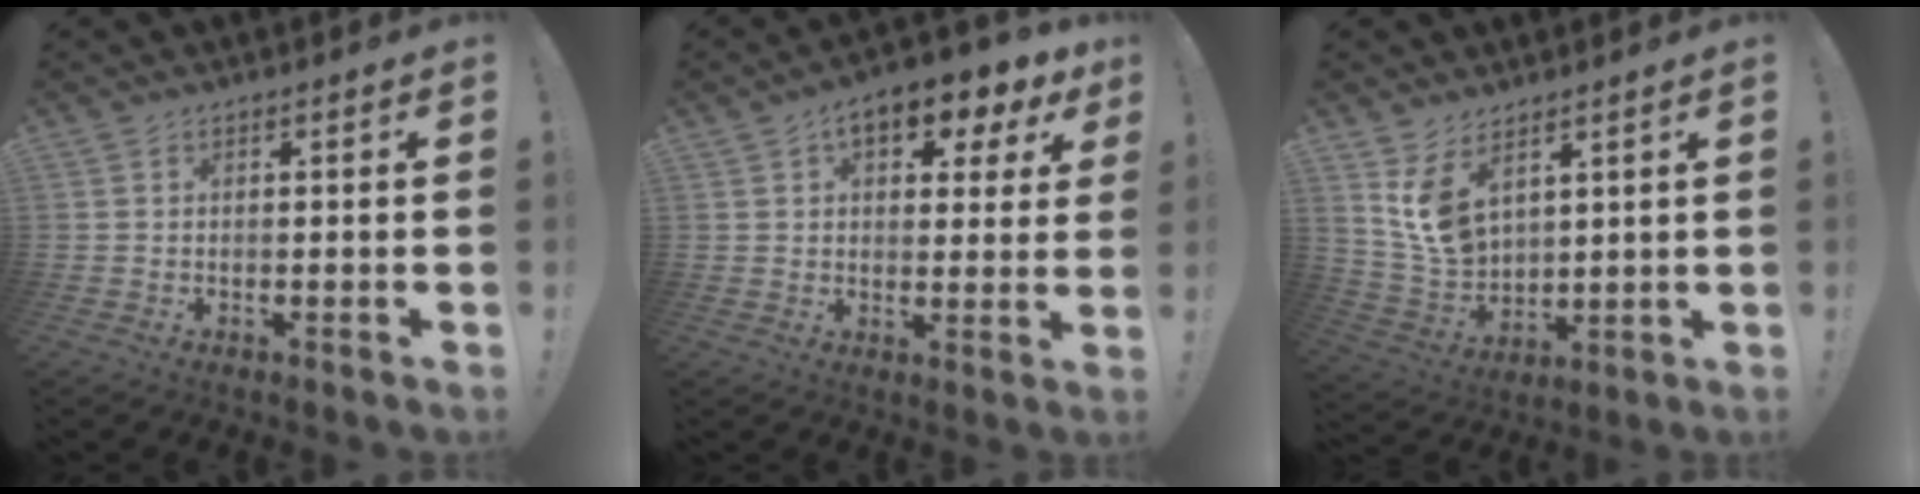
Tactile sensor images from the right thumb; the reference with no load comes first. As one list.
[{"total": 9.8, "force": [5.2, 4.8, 6.8], "torque": [-0.094, -0.027, 0.088]}, {"total": 9.7, "force": [5.9, 5.8, 5.0], "torque": [-0.098, -0.044, 0.115]}]